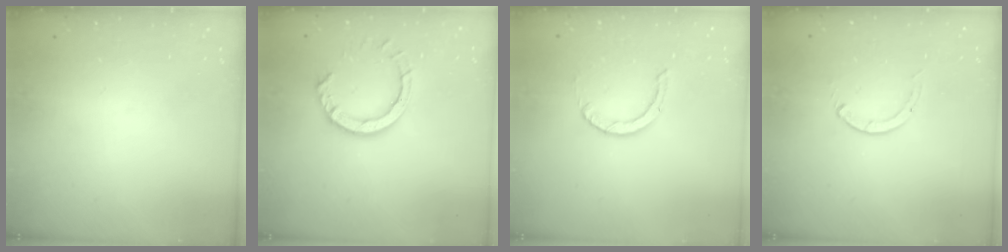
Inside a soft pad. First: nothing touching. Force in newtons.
{"total": 8.9, "press": 8.8, "slide": 0.8}
{"total": 0.9, "press": 0.9, "slide": 0.1}
{"total": 0.0}